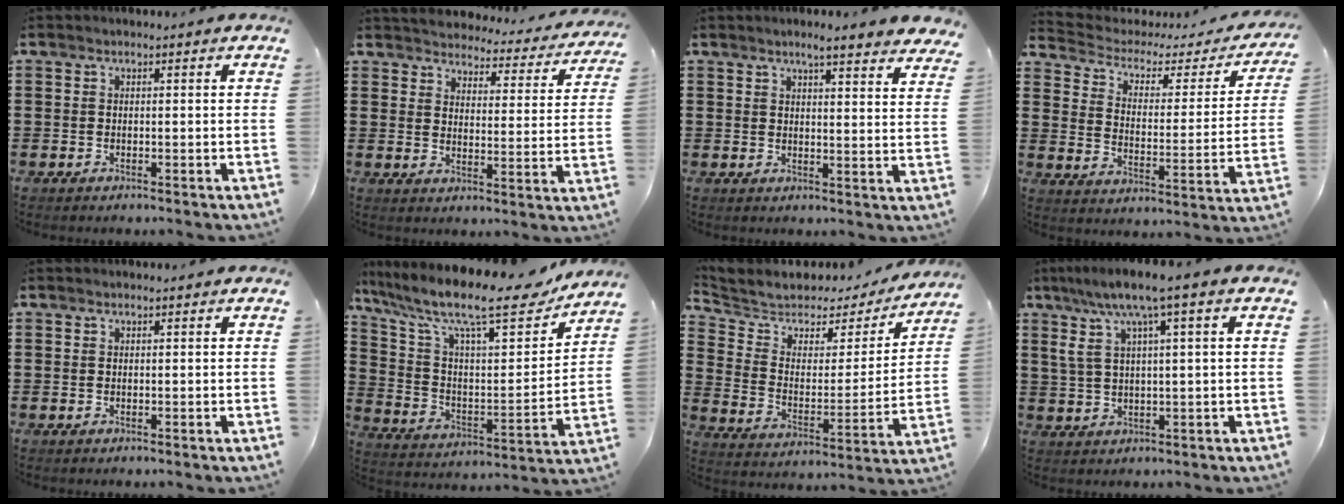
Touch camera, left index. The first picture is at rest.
{"total": 3.7, "force": [3.7, 0.2, 0.0], "torque": [-0.016, -0.036, 0.058]}
{"total": 4.2, "force": [3.7, -0.3, 2.0], "torque": [-0.050, -0.009, 0.064]}
{"total": 2.9, "force": [1.7, 1.8, 1.5], "torque": [-0.048, -0.013, 0.018]}
{"total": 0.5, "force": [0.5, 0.1, 0.1], "torque": [-0.003, 0.000, 0.011]}
{"total": 14.1, "force": [10.8, 2.7, 8.7], "torque": [-0.182, -0.071, 0.174]}
{"total": 4.8, "force": [4.3, 2.1, 0.5], "torque": [-0.049, -0.034, 0.067]}
{"total": 7.1, "force": [3.4, 0.6, 6.2], "torque": [-0.141, -0.005, 0.050]}